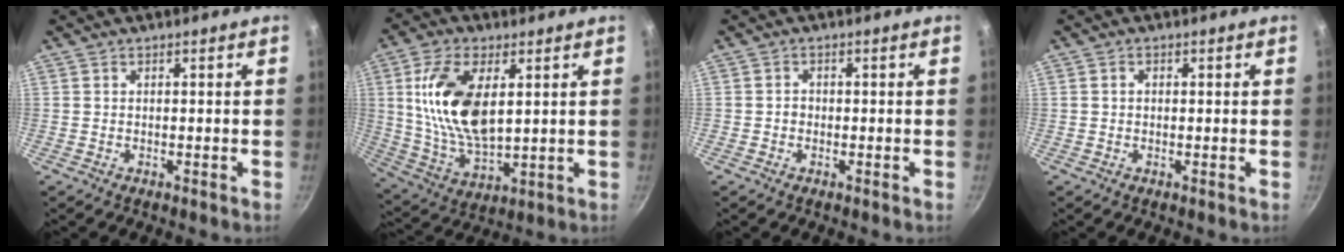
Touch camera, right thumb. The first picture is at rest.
{"total": 16.2, "force": [3.8, 8.3, 13.4], "torque": [-0.248, -0.015, 0.079]}
{"total": 1.2, "force": [-0.4, 1.1, 0.4], "torque": [-0.002, 0.004, -0.009]}
{"total": 0.9, "force": [0.0, 0.8, 0.5], "torque": [-0.008, 0.006, 0.000]}